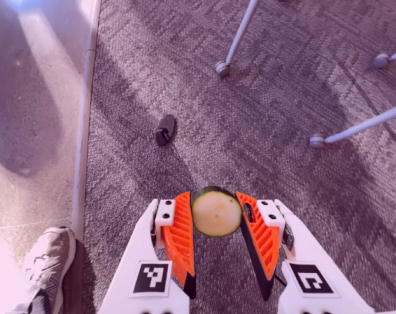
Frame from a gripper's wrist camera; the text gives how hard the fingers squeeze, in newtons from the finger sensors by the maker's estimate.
{"total": 8.3, "left": 7.8, "right": 8.8}